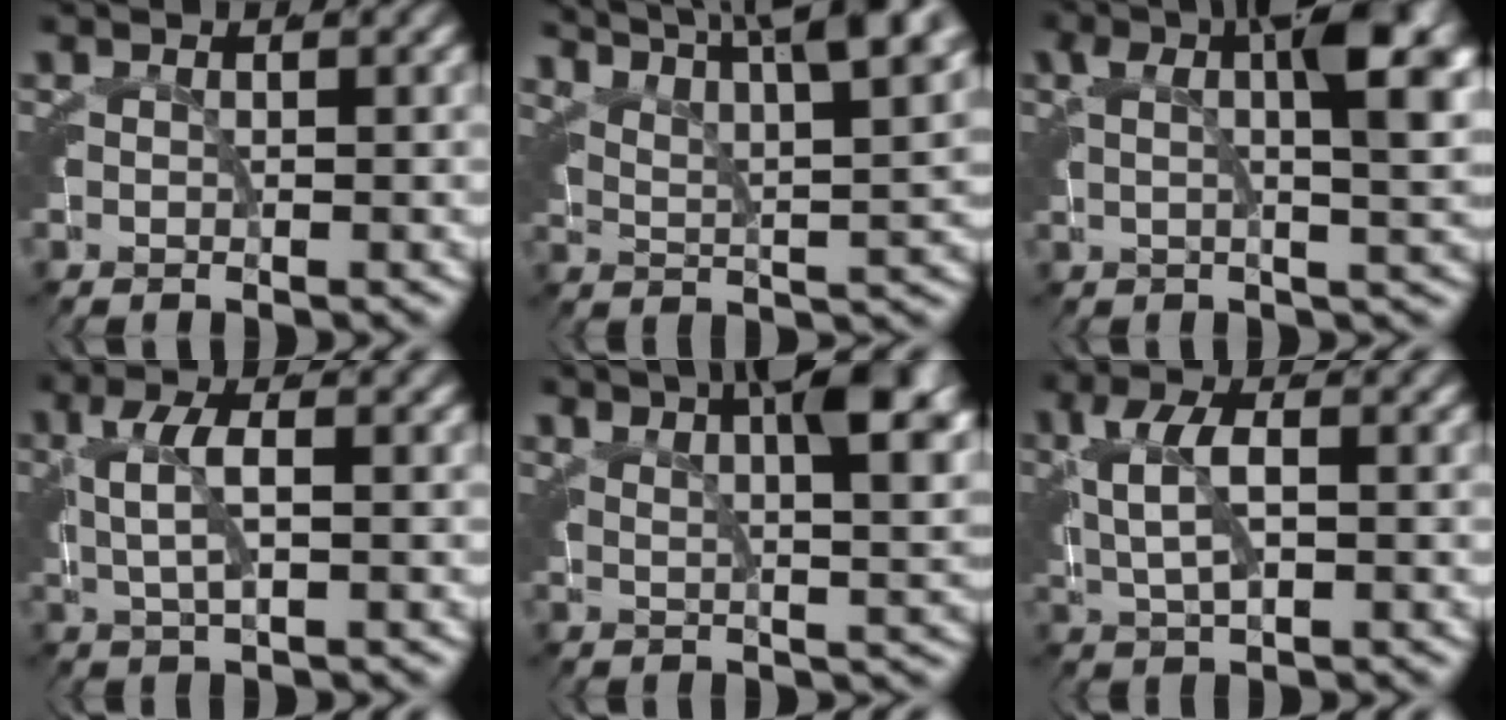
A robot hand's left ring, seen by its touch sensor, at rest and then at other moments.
{"total": 10.7, "force": [7.3, 5.0, 6.1], "torque": [-0.074, 0.041, 0.087]}
{"total": 6.5, "force": [2.1, 1.2, 6.0], "torque": [-0.071, 0.011, 0.033]}
{"total": 2.9, "force": [0.3, 0.2, 2.9], "torque": [-0.050, 0.003, 0.009]}
{"total": 7.4, "force": [4.1, 1.6, 5.9], "torque": [-0.066, 0.013, 0.063]}
{"total": 3.5, "force": [0.4, 1.2, 3.3], "torque": [-0.060, 0.002, 0.011]}